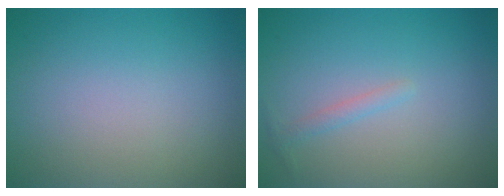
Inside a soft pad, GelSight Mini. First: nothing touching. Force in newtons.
{"total": 0.9, "press": 0.9, "slide": 0.0}